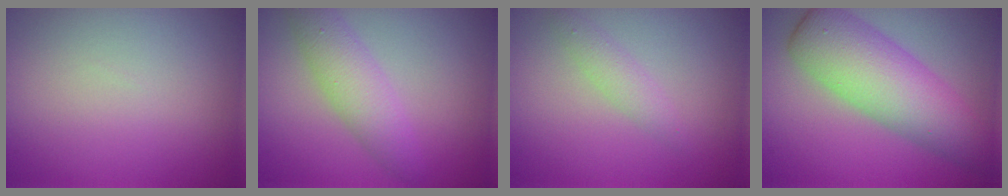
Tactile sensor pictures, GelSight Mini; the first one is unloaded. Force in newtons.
{"total": 3.6, "press": 3.6, "slide": 0.1}
{"total": 1.6, "press": 1.6, "slide": 0.0}
{"total": 7.5, "press": 7.5, "slide": 0.4}